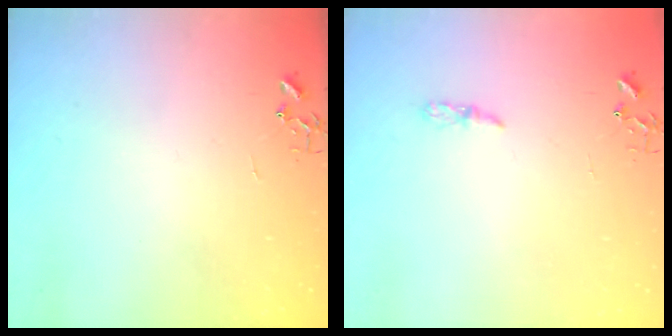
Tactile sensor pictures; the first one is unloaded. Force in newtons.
{"total": 3.2, "press": 3.2, "slide": 0.4}